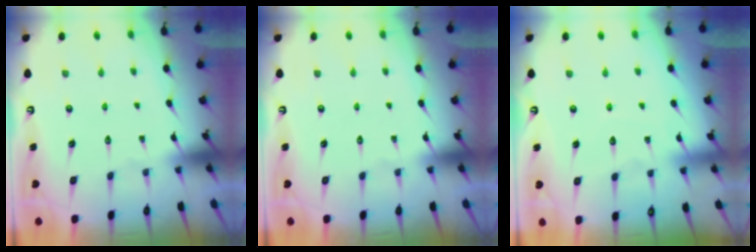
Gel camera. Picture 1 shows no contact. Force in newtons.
{"total": 0.0}
{"total": 5.9, "press": 5.8, "slide": 0.6}